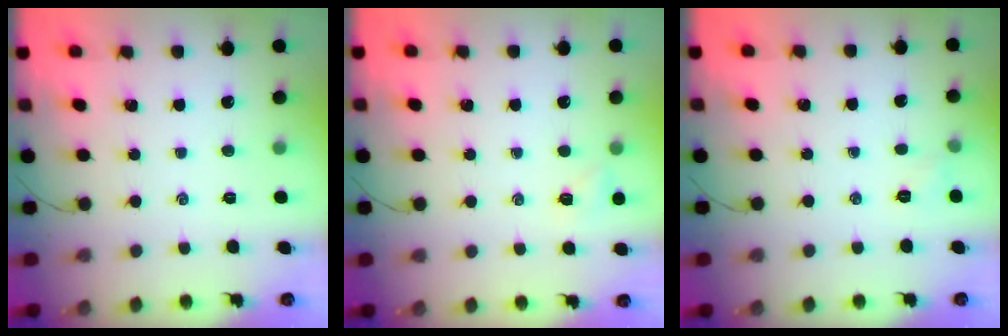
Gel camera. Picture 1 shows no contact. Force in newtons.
{"total": 4.4, "press": 4.2, "slide": 1.2}
{"total": 3.6, "press": 3.4, "slide": 1.1}